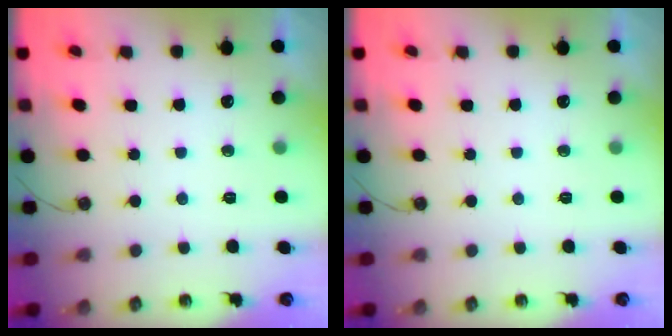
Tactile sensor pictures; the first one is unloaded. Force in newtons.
{"total": 0.0}